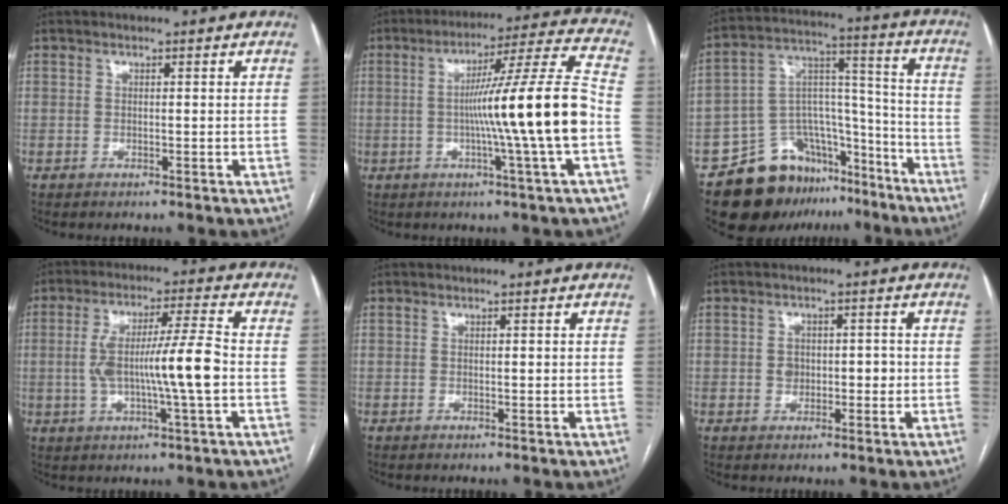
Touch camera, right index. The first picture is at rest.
{"total": 15.9, "force": [-2.5, -2.2, 15.6], "torque": [-0.239, 0.001, -0.046]}
{"total": 17.3, "force": [-12.2, 10.4, 6.4], "torque": [-0.089, 0.077, -0.192]}
{"total": 11.4, "force": [-1.2, 0.2, 11.3], "torque": [-0.209, 0.011, -0.023]}
{"total": 0.8, "force": [0.1, 0.3, 0.8], "torque": [-0.012, 0.001, 0.003]}
{"total": 3.6, "force": [-0.2, 2.7, 2.4], "torque": [-0.032, 0.016, 0.002]}